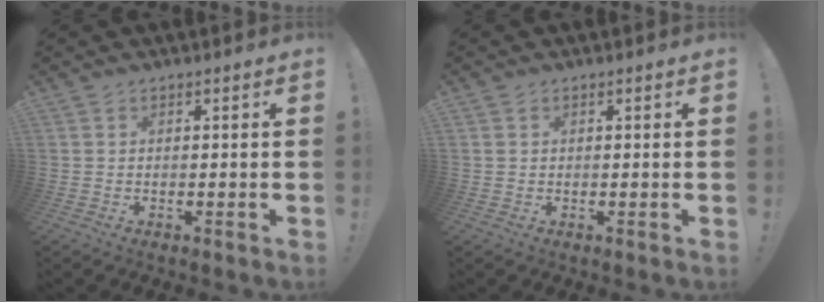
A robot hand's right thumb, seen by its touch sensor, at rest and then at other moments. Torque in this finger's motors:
{"motor_torque": [-0.01, -0.26, -0.07, 0.26, -0.01]}